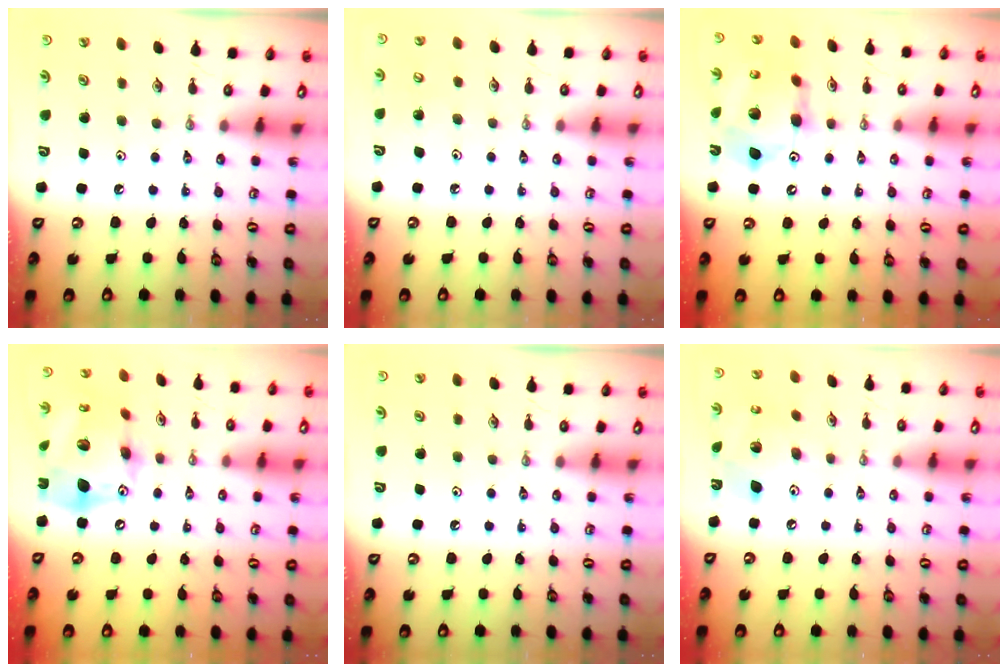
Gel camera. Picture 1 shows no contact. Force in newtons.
{"total": 5.3, "press": 5.2, "slide": 0.8}
{"total": 15.6, "press": 15.5, "slide": 1.8}
{"total": 19.9, "press": 19.8, "slide": 2.3}
{"total": 0.0}
{"total": 11.6, "press": 11.6, "slide": 1.0}